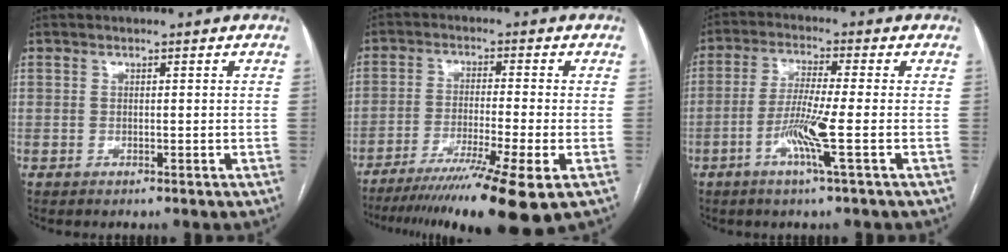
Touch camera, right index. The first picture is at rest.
{"total": 14.1, "force": [-9.3, -1.1, 10.5], "torque": [-0.157, -0.036, -0.149]}
{"total": 7.3, "force": [-2.5, -1.0, 6.9], "torque": [-0.137, -0.012, -0.053]}